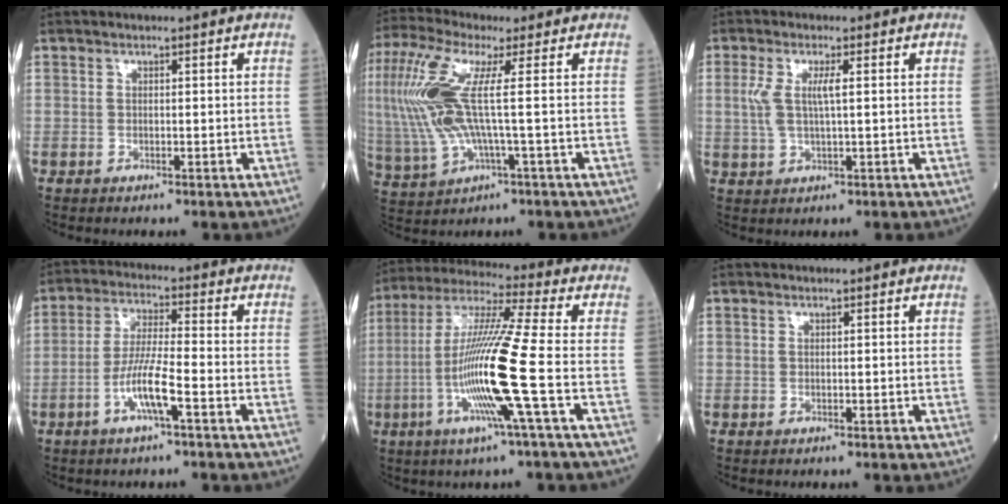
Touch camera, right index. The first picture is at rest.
{"total": 15.2, "force": [1.9, 2.7, 14.8], "torque": [-0.362, 0.011, 0.033]}
{"total": 4.3, "force": [0.8, 0.8, 4.2], "torque": [-0.097, 0.004, 0.017]}
{"total": 7.4, "force": [-3.0, 0.2, 6.7], "torque": [-0.136, -0.001, -0.060]}
{"total": 15.3, "force": [-3.8, -1.7, 14.8], "torque": [-0.297, -0.012, -0.085]}
{"total": 0.0}